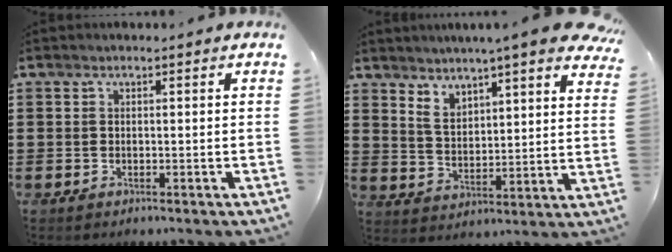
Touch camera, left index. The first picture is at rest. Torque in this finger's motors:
{"motor_torque": [2.14, 0.00, 1.05, 0.21]}